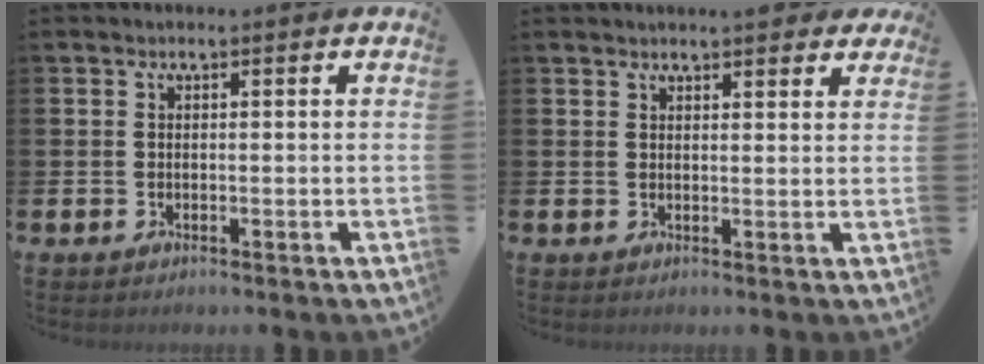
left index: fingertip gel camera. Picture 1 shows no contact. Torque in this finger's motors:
{"motor_torque": [0.92, -1.22, 0.07, 0.08]}